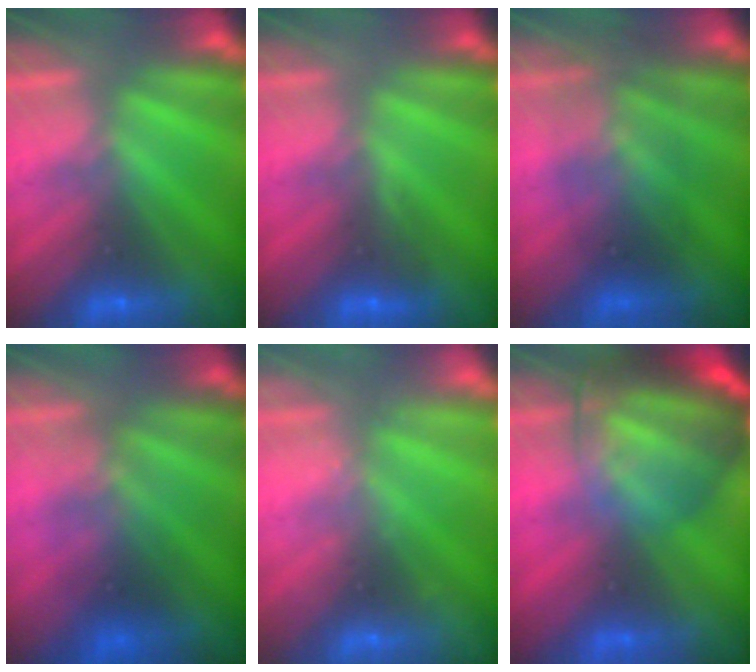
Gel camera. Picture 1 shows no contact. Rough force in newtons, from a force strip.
{"total": 3.1}
{"total": 1.6}
{"total": 1.5}
{"total": 2.2}
{"total": 7.2}